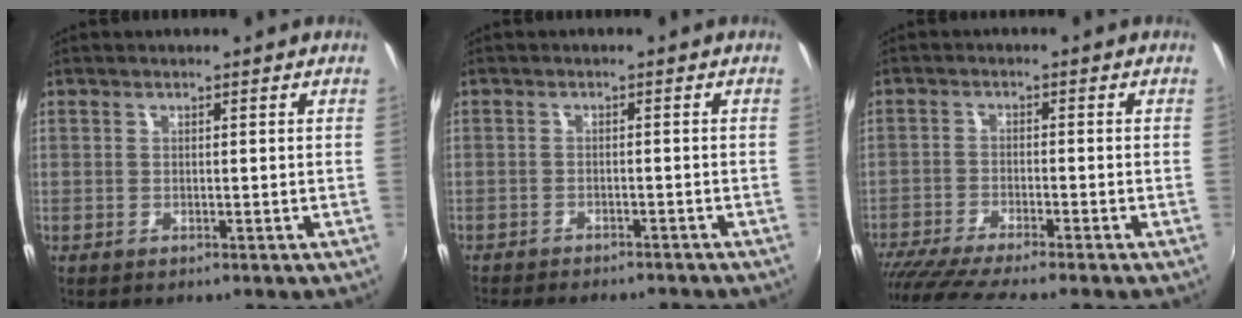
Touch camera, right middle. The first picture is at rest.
{"total": 10.3, "force": [-9.2, 2.2, 4.3], "torque": [-0.098, -0.021, -0.135]}
{"total": 11.3, "force": [-9.7, -0.1, 5.7], "torque": [-0.126, -0.040, -0.163]}